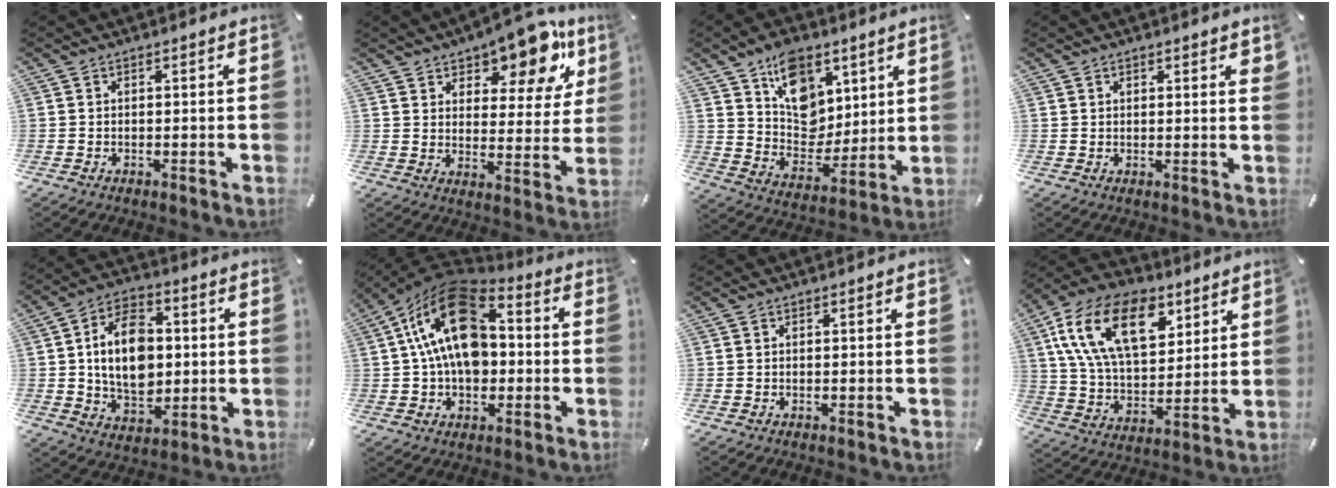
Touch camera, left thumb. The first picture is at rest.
{"total": 15.1, "force": [11.8, 6.4, 6.9], "torque": [-0.102, -0.082, 0.202]}
{"total": 13.2, "force": [7.2, 10.0, 4.9], "torque": [-0.079, -0.051, 0.139]}
{"total": 1.1, "force": [0.9, 0.5, 0.4], "torque": [-0.001, -0.002, 0.016]}
{"total": 14.9, "force": [1.0, 10.5, 10.5], "torque": [-0.198, 0.008, 0.016]}
{"total": 20.3, "force": [3.2, 14.0, 14.3], "torque": [-0.267, -0.011, 0.049]}
{"total": 0.0}
{"total": 19.5, "force": [9.0, 11.7, 12.7], "torque": [-0.254, -0.017, 0.160]}